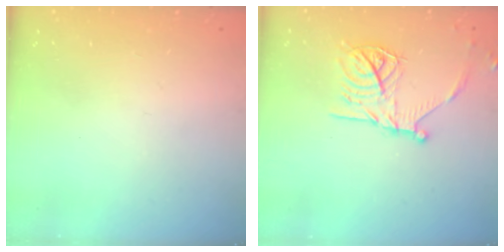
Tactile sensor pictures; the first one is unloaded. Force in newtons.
{"total": 16.4, "press": 16.4, "slide": 0.9}